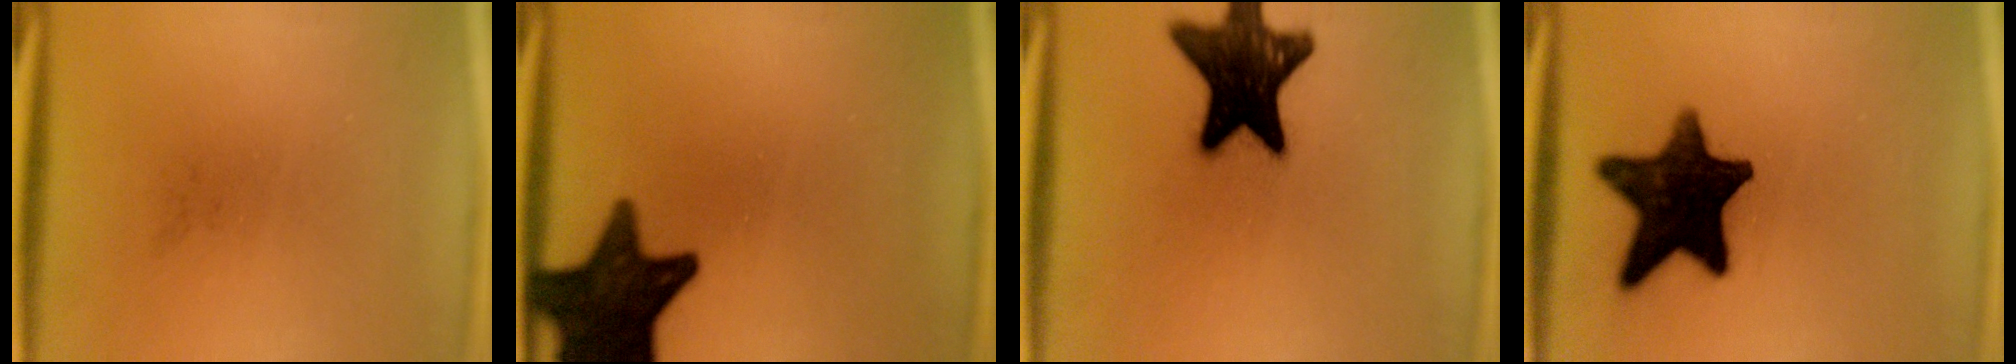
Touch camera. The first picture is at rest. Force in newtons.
{"total": 16.6}
{"total": 18.2}
{"total": 15.3}